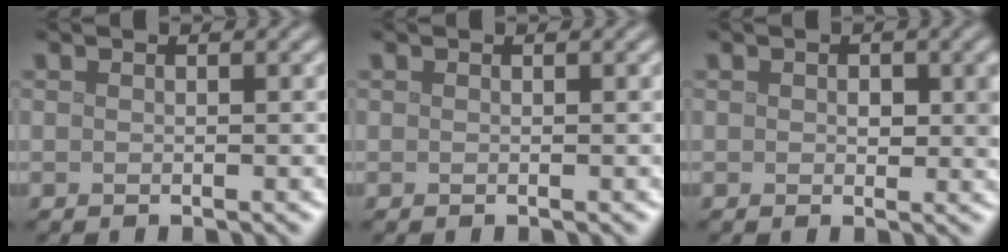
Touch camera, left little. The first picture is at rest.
{"total": 0.0}
{"total": 2.0, "force": [0.4, 1.2, 1.5], "torque": [-0.016, -0.005, 0.005]}